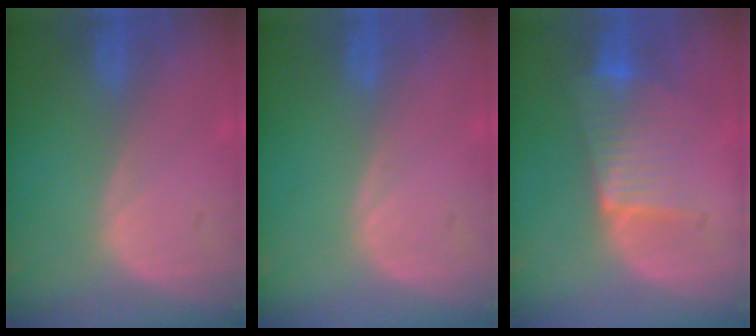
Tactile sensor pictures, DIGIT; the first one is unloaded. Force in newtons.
{"total": 0.0}
{"total": 6.7, "press": 6.2, "slide": 2.4}